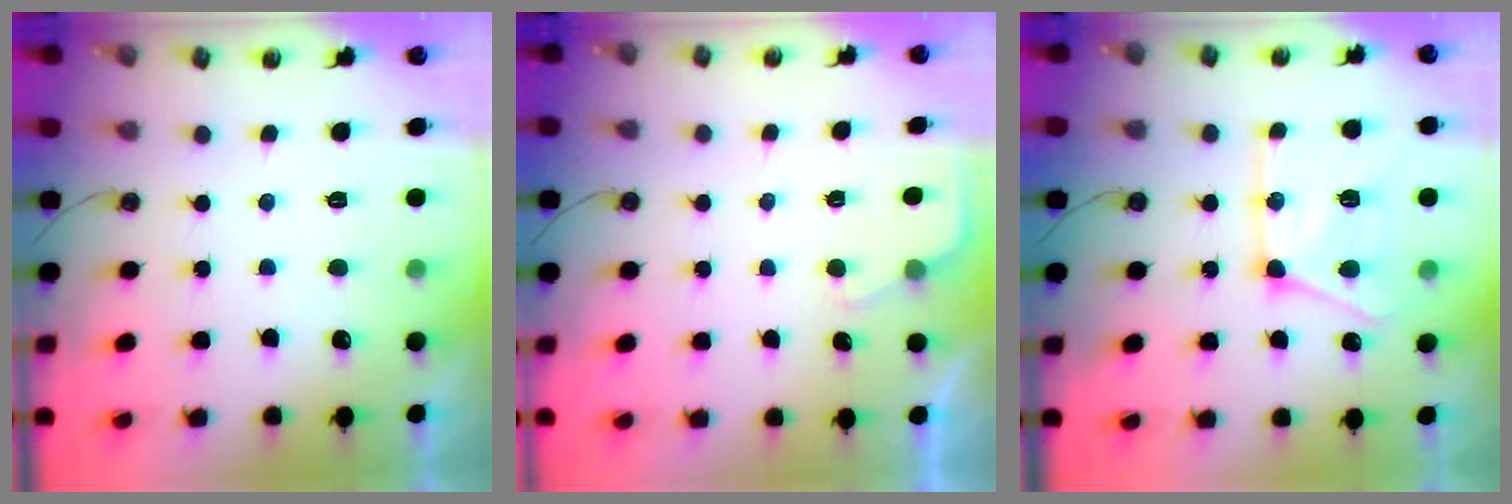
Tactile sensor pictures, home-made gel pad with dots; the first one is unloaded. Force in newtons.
{"total": 2.3, "press": 2.3, "slide": 0.3}
{"total": 17.5, "press": 17.4, "slide": 1.8}